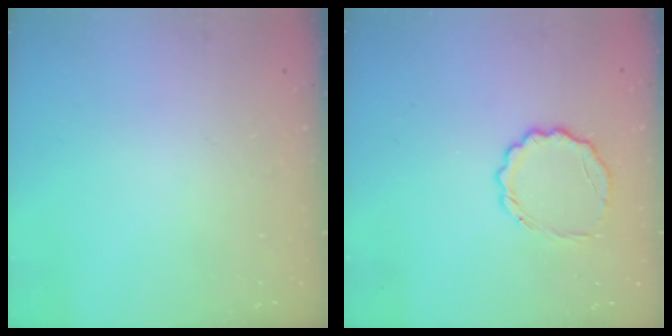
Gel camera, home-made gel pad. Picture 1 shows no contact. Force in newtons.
{"total": 6.2, "press": 6.0, "slide": 1.6}